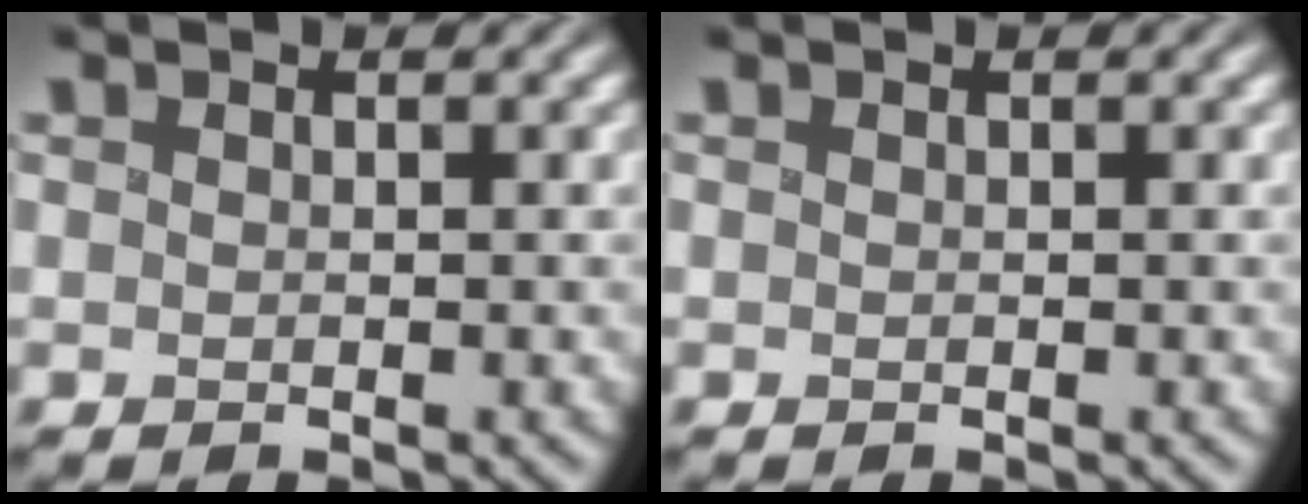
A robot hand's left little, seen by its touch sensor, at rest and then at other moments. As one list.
[{"total": 0.0}]